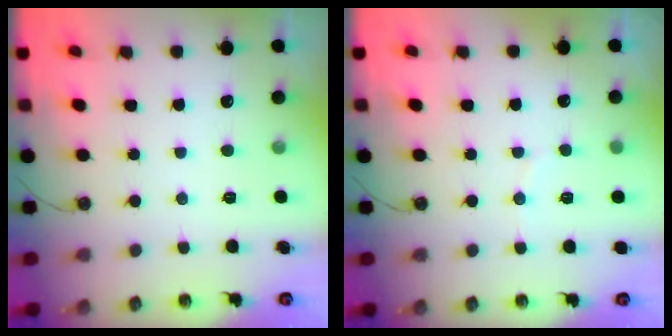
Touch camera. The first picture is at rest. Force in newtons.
{"total": 2.7, "press": 2.4, "slide": 1.2}